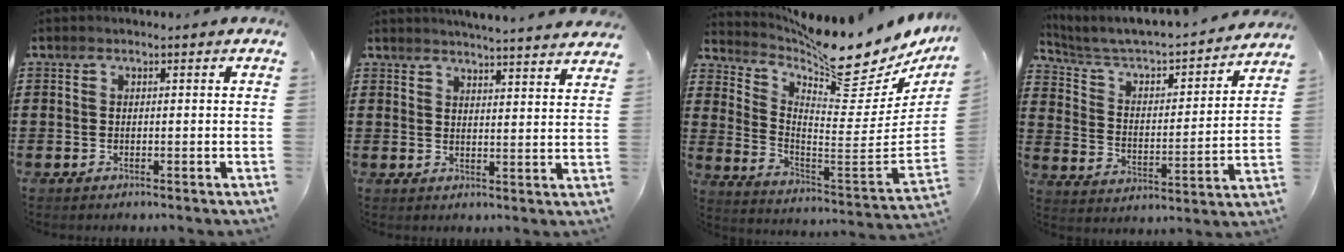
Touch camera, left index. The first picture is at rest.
{"total": 4.0, "force": [3.9, -0.8, 0.3], "torque": [-0.013, -0.029, 0.066]}
{"total": 10.3, "force": [9.1, 1.5, 4.6], "torque": [-0.092, -0.095, 0.149]}
{"total": 4.1, "force": [3.6, 1.2, 1.6], "torque": [-0.054, -0.033, 0.050]}